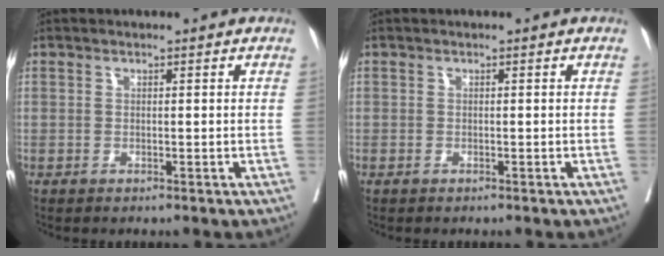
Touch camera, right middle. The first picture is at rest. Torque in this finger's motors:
{"motor_torque": [0.04, -0.73, -0.25, -0.07]}